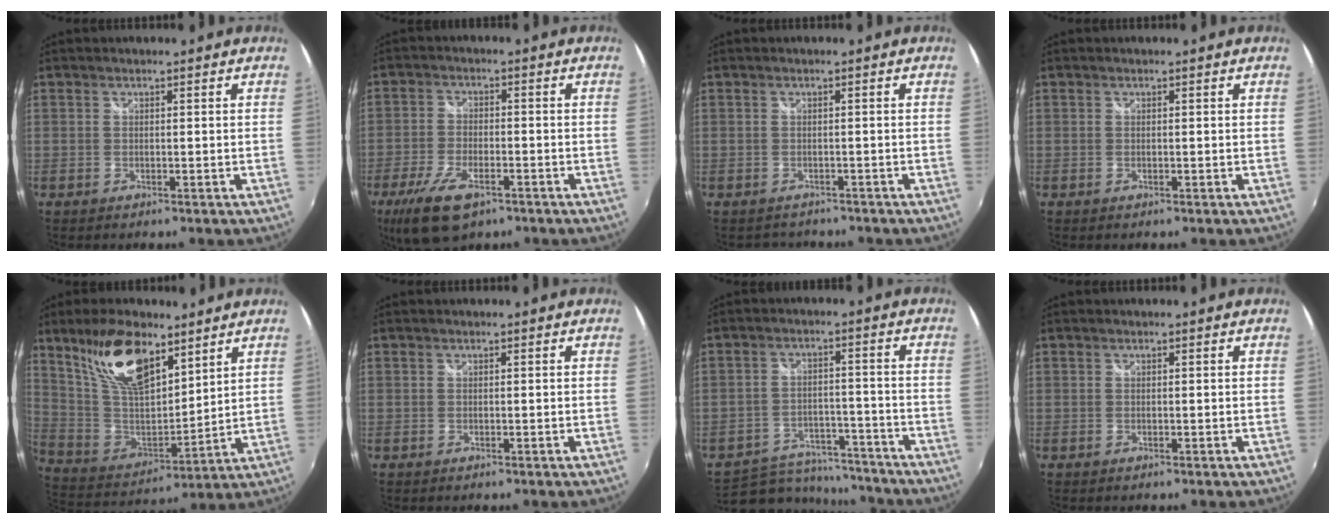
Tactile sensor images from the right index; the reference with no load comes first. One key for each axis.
{"total": 11.1, "fx": -6.4, "fy": 4.9, "fz": 7.7, "tx": -0.180, "ty": -0.029, "tz": -0.118}
{"total": 2.9, "fx": -2.6, "fy": 1.3, "fz": 0.3, "tx": -0.010, "ty": -0.008, "tz": -0.033}
{"total": 0.0}
{"total": 17.9, "fx": 10.9, "fy": 7.8, "fz": 11.9, "tx": -0.231, "ty": 0.015, "tz": 0.219}
{"total": 0.0}
{"total": 12.9, "fx": -11.1, "fy": 6.0, "fz": 2.7, "tx": -0.073, "ty": 0.021, "tz": -0.148}
{"total": 0.0}